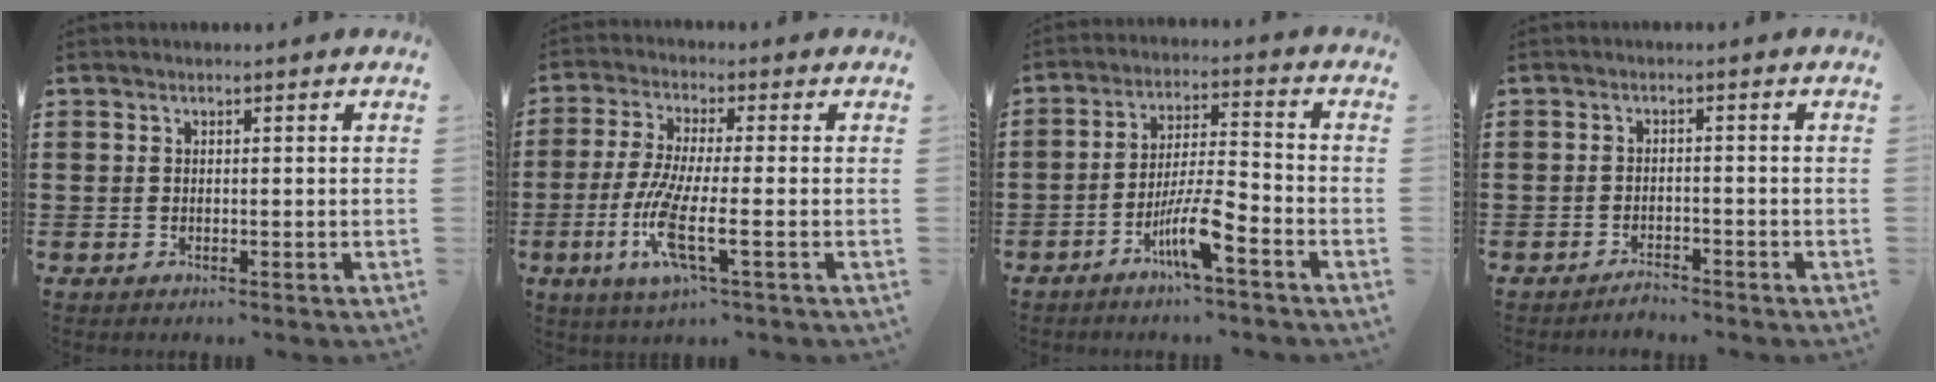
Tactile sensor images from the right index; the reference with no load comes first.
{"total": 8.9, "force": [-2.9, 1.4, 8.2], "torque": [-0.192, -0.022, -0.062]}
{"total": 7.6, "force": [-4.5, 1.0, 6.1], "torque": [-0.124, -0.004, -0.086]}
{"total": 2.0, "force": [-2.0, 0.2, 0.2], "torque": [-0.011, 0.002, -0.040]}